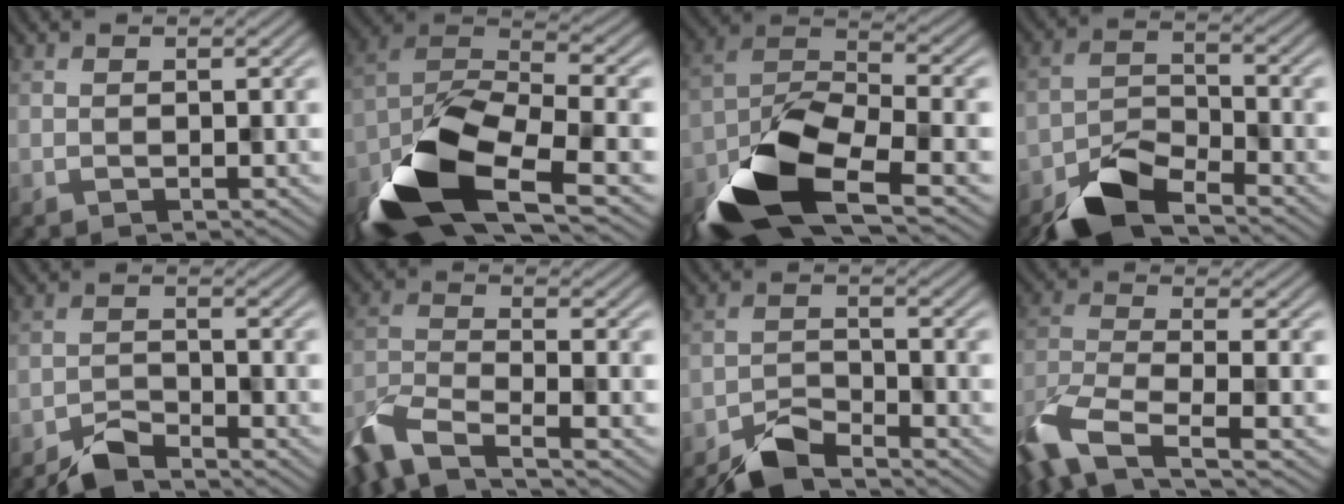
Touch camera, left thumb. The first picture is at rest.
{"total": 15.5, "force": [-8.2, 6.4, 11.4], "torque": [-0.250, -0.038, -0.152]}
{"total": 14.1, "force": [-7.9, 6.0, 10.1], "torque": [-0.213, -0.026, -0.152]}
{"total": 7.4, "force": [-5.7, 2.5, 4.0], "torque": [-0.072, -0.005, -0.119]}
{"total": 3.5, "force": [-3.2, 0.7, 1.3], "torque": [-0.021, 0.000, -0.068]}
{"total": 8.4, "force": [-6.0, 2.4, 5.4], "torque": [-0.120, -0.017, -0.129]}
{"total": 4.8, "force": [-4.2, 1.1, 2.0], "torque": [-0.036, -0.003, -0.088]}
{"total": 10.5, "force": [-6.3, 3.5, 7.6], "torque": [-0.171, -0.024, -0.132]}